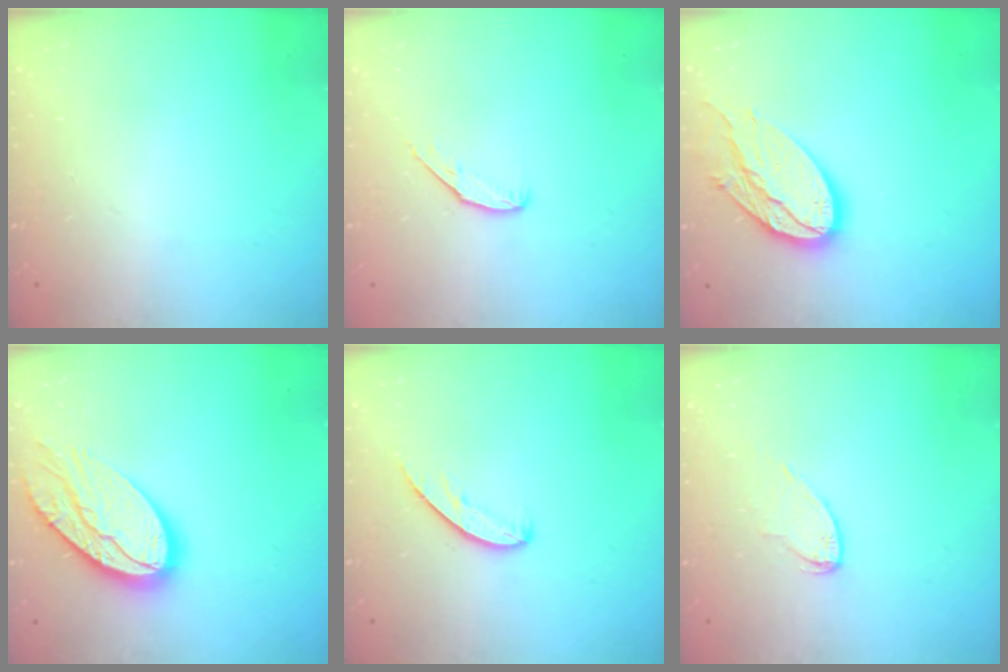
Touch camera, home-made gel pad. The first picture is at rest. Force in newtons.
{"total": 5.4, "press": 5.4, "slide": 0.6}
{"total": 15.5, "press": 15.4, "slide": 1.1}
{"total": 17.2, "press": 17.1, "slide": 1.5}
{"total": 6.0, "press": 6.0, "slide": 0.4}
{"total": 5.3, "press": 5.3, "slide": 0.5}